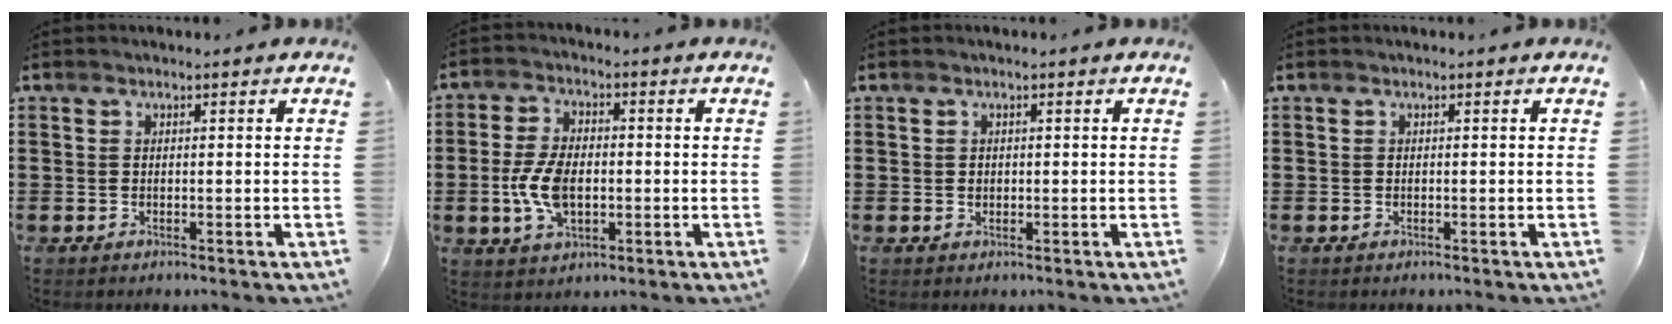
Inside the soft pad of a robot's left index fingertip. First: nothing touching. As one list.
[{"total": 7.5, "force": [-1.0, 4.2, 6.1], "torque": [-0.148, -0.004, -0.026]}, {"total": 0.7, "force": [0.2, 0.5, 0.4], "torque": [-0.009, 0.003, 0.004]}, {"total": 0.0}]